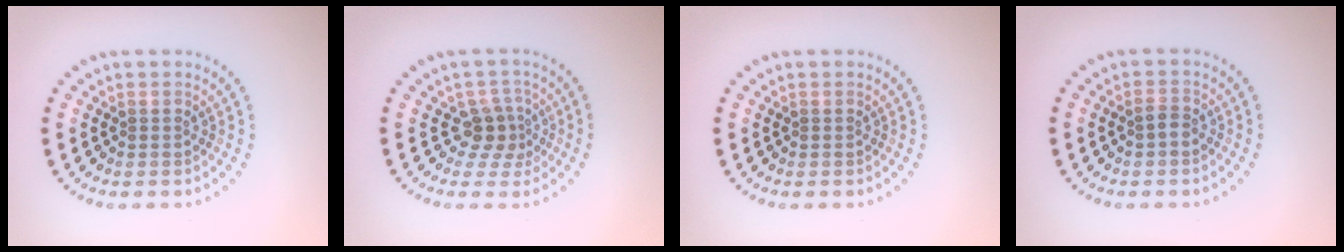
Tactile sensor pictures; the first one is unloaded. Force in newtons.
{"total": 2.5, "press": 1.8, "slide": 1.8}
{"total": 0.0}
{"total": 1.0, "press": 1.0, "slide": 0.2}